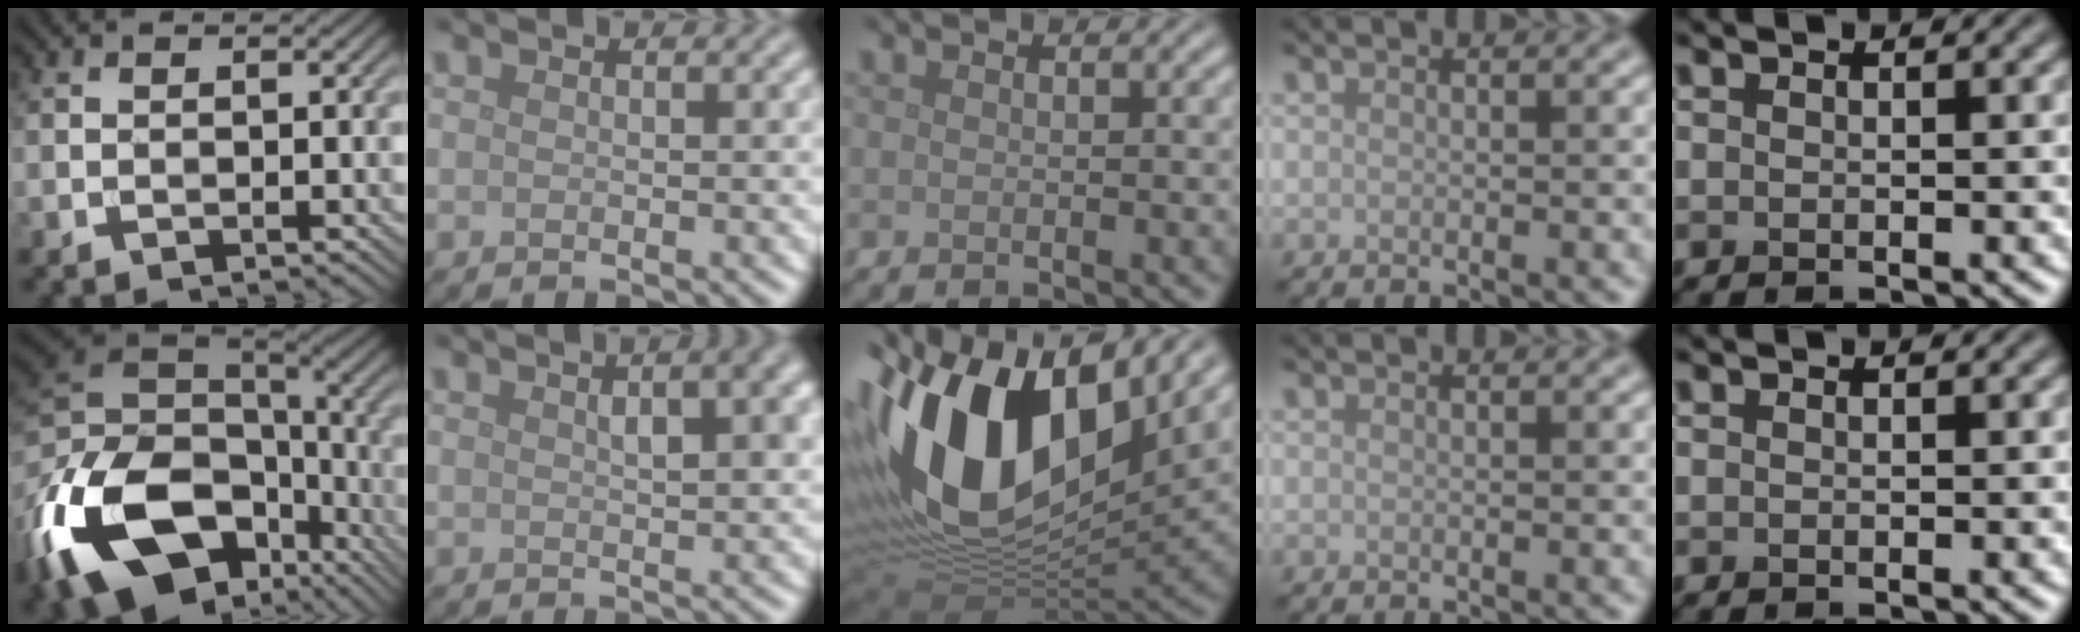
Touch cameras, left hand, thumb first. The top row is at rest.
{"thumb": {"total": 20.3, "force": [-8.4, 13.1, 13.1], "torque": [-0.324, -0.044, -0.122]}, "index": {"total": 4.5, "force": [1.4, 1.5, 4.0], "torque": [-0.044, 0.015, 0.019]}, "middle": {"total": 17.4, "force": [4.8, 9.6, 13.6], "torque": [-0.279, 0.004, 0.078]}}